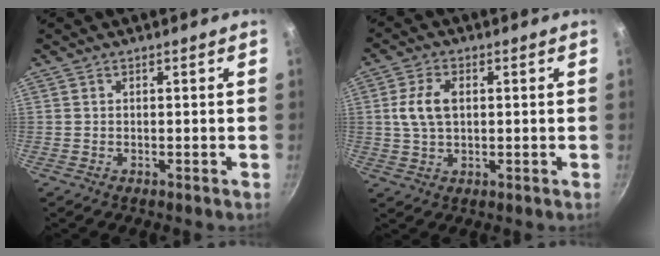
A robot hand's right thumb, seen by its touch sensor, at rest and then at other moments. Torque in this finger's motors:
{"motor_torque": [-0.27, 0.36, 0.46, -0.22, 0.16]}